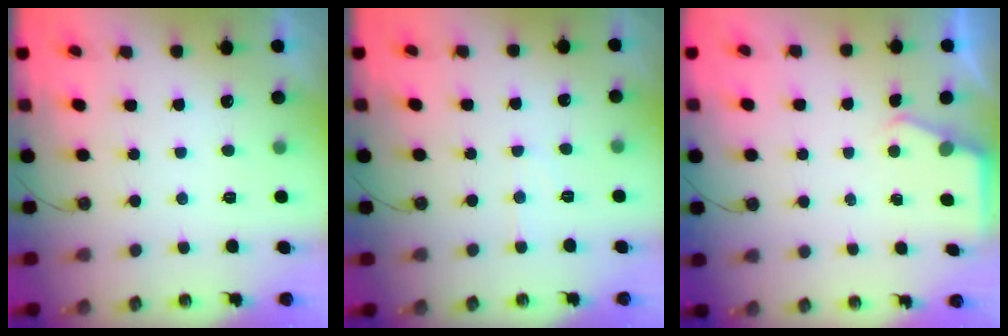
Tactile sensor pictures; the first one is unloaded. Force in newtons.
{"total": 4.4, "press": 4.4, "slide": 0.7}
{"total": 2.8, "press": 2.8, "slide": 0.4}